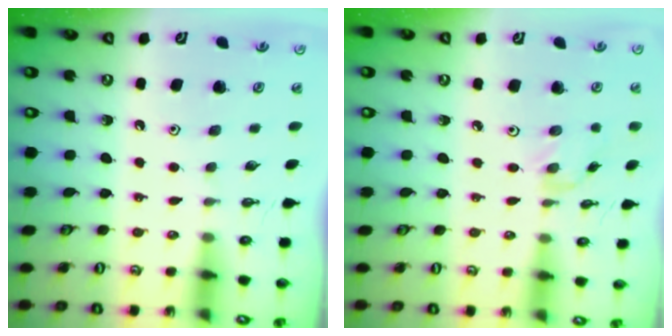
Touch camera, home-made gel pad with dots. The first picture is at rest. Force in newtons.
{"total": 1.5, "press": 1.5, "slide": 0.3}